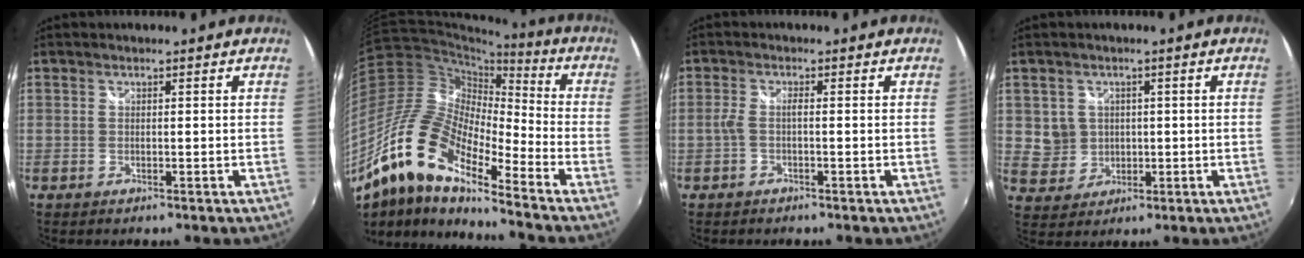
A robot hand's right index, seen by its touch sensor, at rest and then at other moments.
{"total": 16.9, "force": [-10.6, 4.6, 12.3], "torque": [-0.221, -0.001, -0.223]}
{"total": 2.0, "force": [-0.7, 0.1, 1.8], "torque": [-0.038, 0.001, -0.014]}
{"total": 5.2, "force": [0.8, 5.0, 1.1], "torque": [-0.025, 0.008, 0.024]}